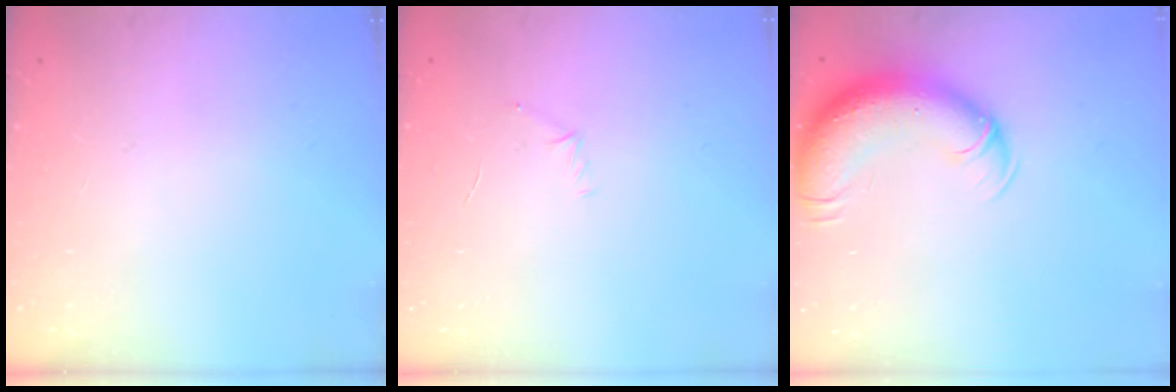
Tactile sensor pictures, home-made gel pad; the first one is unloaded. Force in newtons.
{"total": 4.7, "press": 4.5, "slide": 1.3}
{"total": 13.1, "press": 12.7, "slide": 3.2}